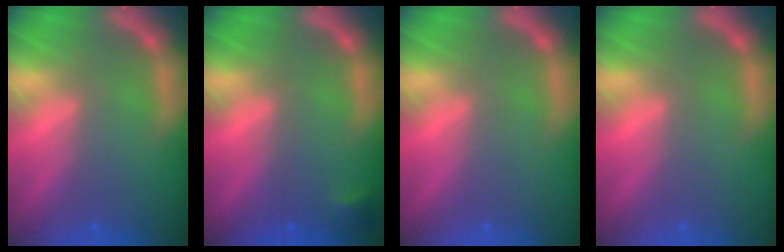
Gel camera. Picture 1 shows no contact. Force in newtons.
{"total": 0.9}
{"total": 0.0}
{"total": 0.0}